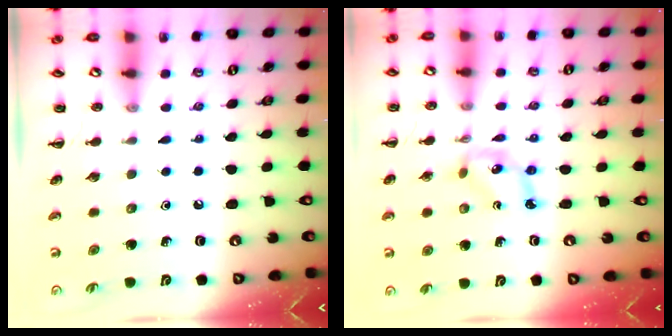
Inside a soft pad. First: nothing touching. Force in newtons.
{"total": 4.5, "press": 4.4, "slide": 1.1}